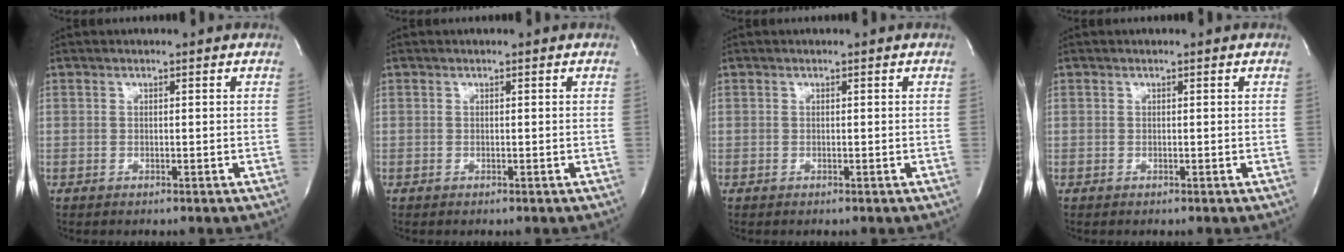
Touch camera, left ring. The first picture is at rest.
{"total": 0.0}
{"total": 0.0}
{"total": 0.0}